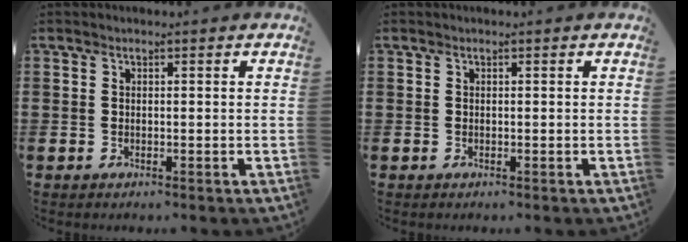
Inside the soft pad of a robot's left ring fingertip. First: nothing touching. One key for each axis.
{"total": 0.0}